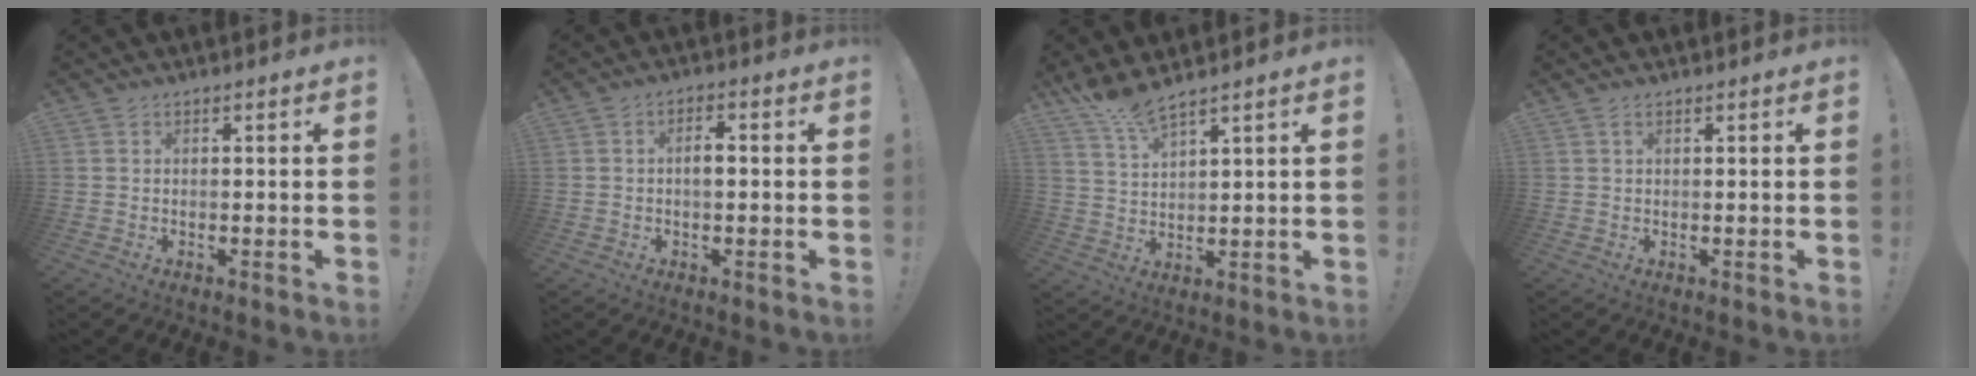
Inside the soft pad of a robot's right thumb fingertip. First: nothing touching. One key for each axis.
{"total": 3.3, "fx": -0.3, "fy": 1.5, "fz": 2.9, "tx": -0.041, "ty": 0.005, "tz": -0.010}
{"total": 6.6, "fx": 5.8, "fy": 0.6, "fz": 3.2, "tx": -0.070, "ty": -0.034, "tz": 0.106}
{"total": 1.0, "fx": 0.5, "fy": 0.3, "fz": 0.8, "tx": -0.017, "ty": 0.001, "tz": 0.009}